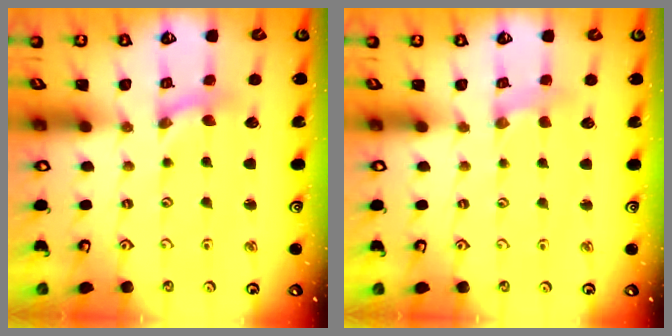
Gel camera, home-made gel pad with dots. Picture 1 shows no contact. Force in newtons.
{"total": 2.0, "press": 1.9, "slide": 0.4}